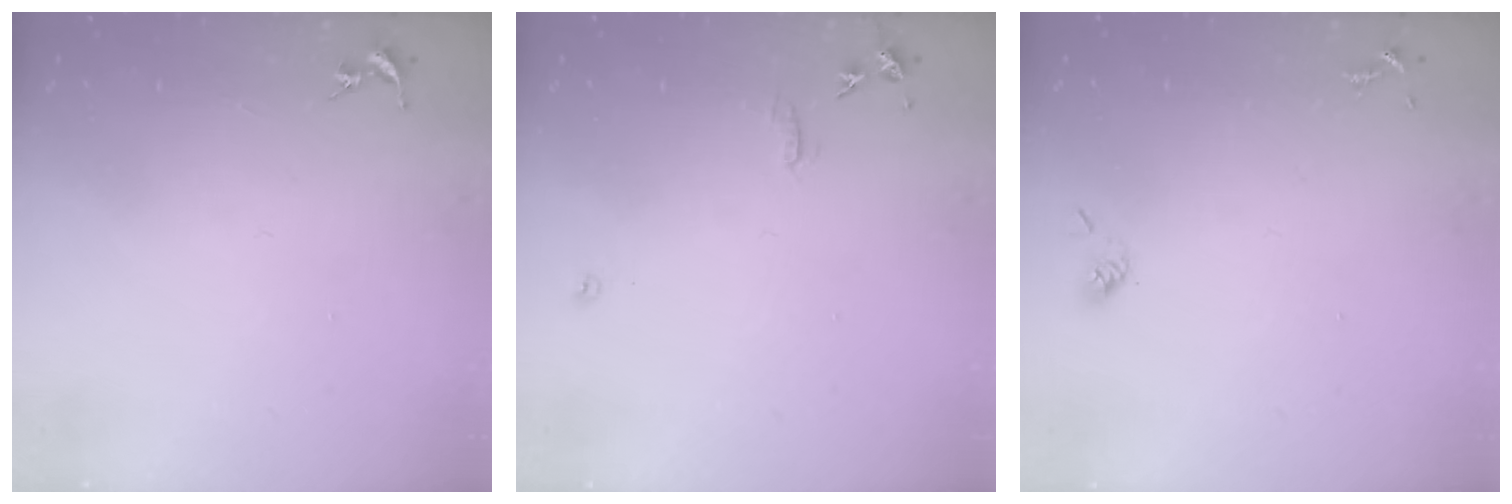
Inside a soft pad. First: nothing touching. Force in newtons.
{"total": 7.5, "press": 7.5, "slide": 0.6}
{"total": 3.8, "press": 3.7, "slide": 0.8}